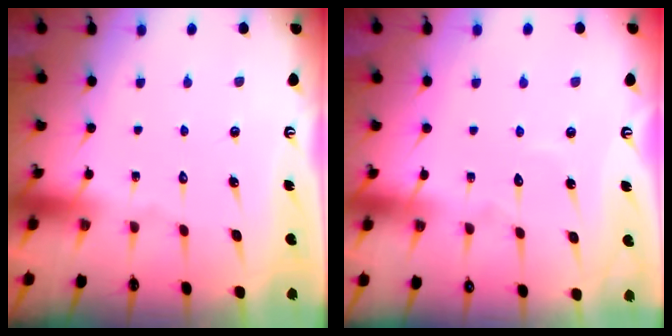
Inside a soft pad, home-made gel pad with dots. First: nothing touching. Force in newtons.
{"total": 2.9, "press": 2.9, "slide": 0.3}